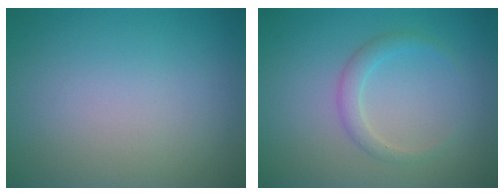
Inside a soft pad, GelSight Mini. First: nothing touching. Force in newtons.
{"total": 1.7, "press": 1.7, "slide": 0.1}